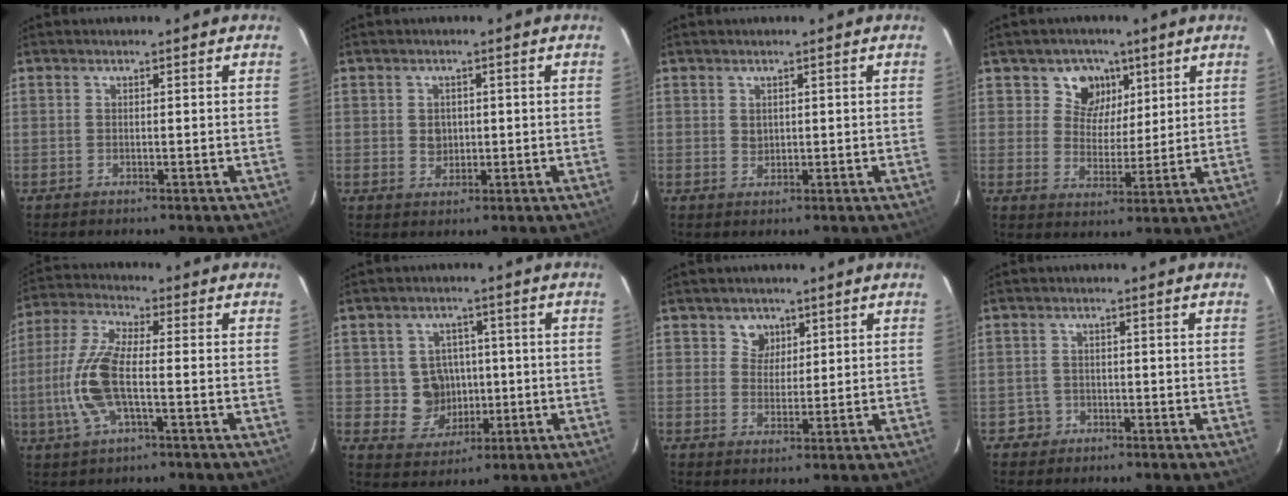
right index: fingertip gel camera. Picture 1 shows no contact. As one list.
[{"total": 2.9, "force": [0.1, 2.6, 1.2], "torque": [-0.019, 0.004, 0.004]}, {"total": 1.4, "force": [0.6, 1.2, 0.4], "torque": [-0.005, 0.004, 0.012]}, {"total": 7.3, "force": [3.6, 6.2, 1.8], "torque": [-0.024, -0.001, 0.059]}, {"total": 11.9, "force": [-2.4, 3.7, 11.0], "torque": [-0.247, 0.002, -0.052]}, {"total": 7.6, "force": [-0.3, 7.3, 1.9], "torque": [-0.053, 0.018, 0.013]}, {"total": 3.7, "force": [2.0, 3.2, 0.3], "torque": [0.006, 0.007, 0.034]}, {"total": 2.5, "force": [-1.1, 2.2, -0.1], "torque": [-0.002, 0.012, -0.017]}]